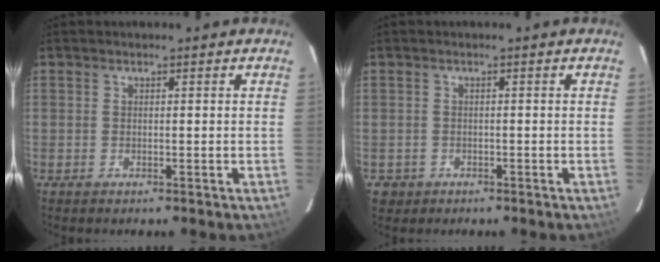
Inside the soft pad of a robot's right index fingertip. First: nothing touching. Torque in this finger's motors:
{"motor_torque": [-1.08, -0.56, -1.07, -0.21]}